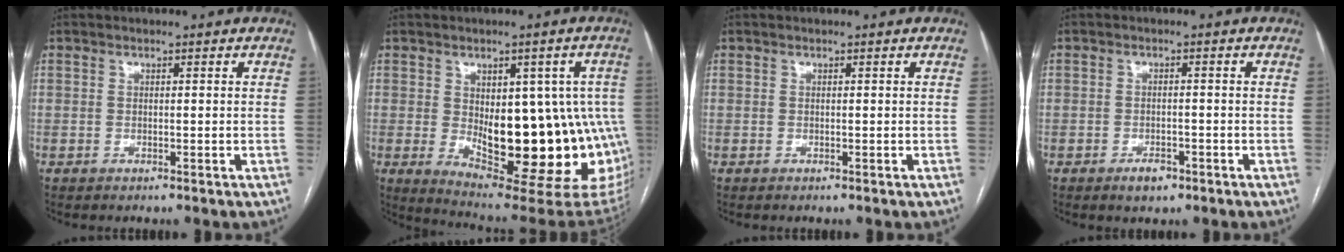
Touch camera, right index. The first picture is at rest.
{"total": 21.9, "force": [-3.0, 9.3, 19.6], "torque": [-0.185, 0.006, -0.010]}
{"total": 0.0}
{"total": 2.6, "force": [-1.7, 1.5, 1.4], "torque": [-0.020, 0.003, -0.020]}